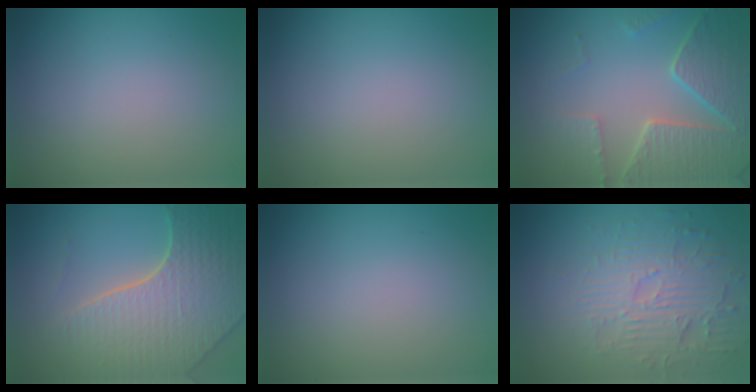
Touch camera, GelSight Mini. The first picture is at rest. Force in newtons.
{"total": 0.0}
{"total": 5.7, "press": 4.9, "slide": 3.0}
{"total": 7.6, "press": 5.8, "slide": 4.9}
{"total": 0.0}
{"total": 4.1, "press": 3.8, "slide": 1.5}